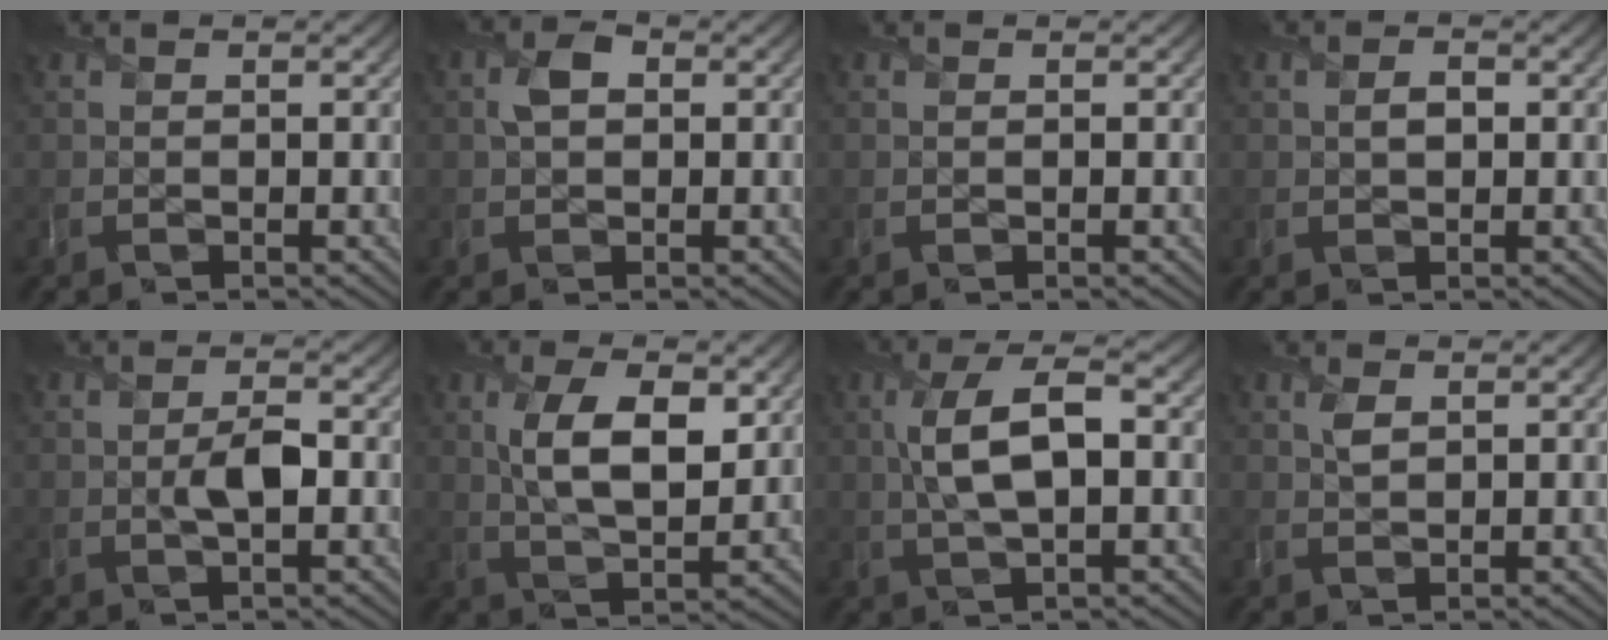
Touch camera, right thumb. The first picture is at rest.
{"total": 2.4, "force": [0.3, 1.8, 1.6], "torque": [-0.035, 0.002, 0.005]}
{"total": 0.0}
{"total": 1.5, "force": [0.1, 1.0, 1.0], "torque": [-0.020, 0.001, 0.002]}
{"total": 2.9, "force": [-0.4, 1.1, 2.6], "torque": [-0.054, 0.002, -0.007]}
{"total": 8.6, "force": [2.1, 3.9, 7.4], "torque": [-0.146, 0.002, 0.038]}
{"total": 7.4, "force": [0.7, 2.7, 6.8], "torque": [-0.146, 0.010, 0.008]}
{"total": 1.6, "force": [0.9, 0.8, 1.1], "torque": [-0.026, 0.000, 0.019]}